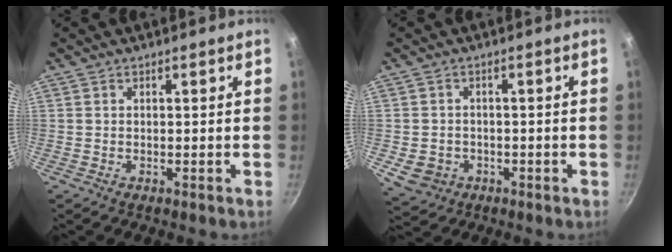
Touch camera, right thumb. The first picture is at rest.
{"total": 5.6, "force": [-1.6, 4.7, 2.7], "torque": [-0.038, 0.013, -0.015]}